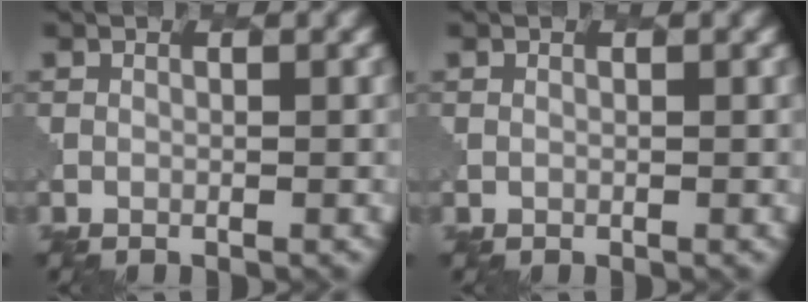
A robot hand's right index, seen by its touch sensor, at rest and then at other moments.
{"total": 0.0}